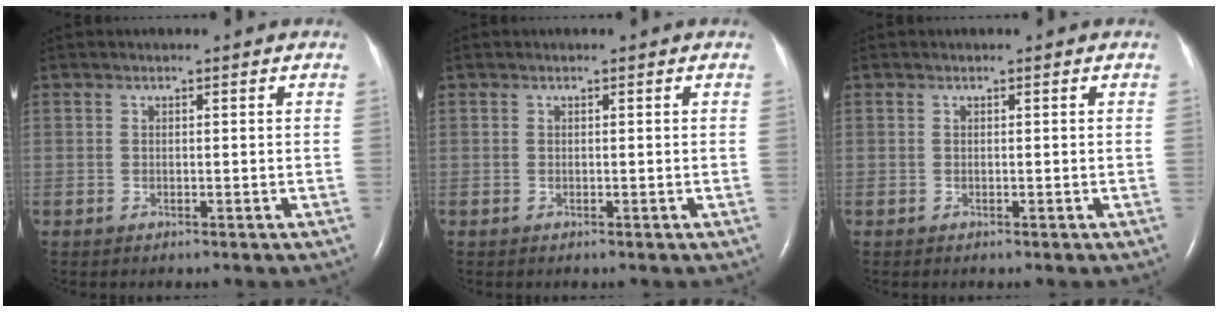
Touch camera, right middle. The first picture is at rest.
{"total": 0.0}
{"total": 0.0}